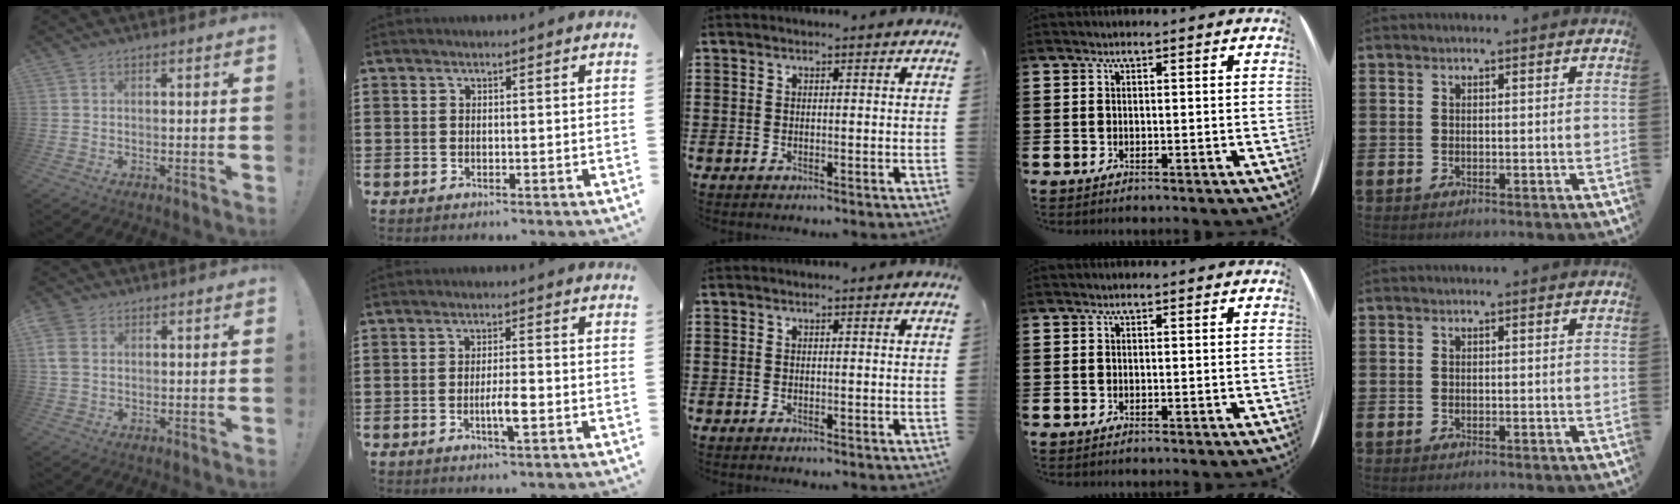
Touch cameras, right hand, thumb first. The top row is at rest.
{"thumb": {"total": 5.1, "force": [1.4, 3.9, 3.0], "torque": [-0.073, 0.005, 0.028]}, "index": {"total": 4.2, "force": [-1.3, 0.6, 3.9], "torque": [-0.074, -0.004, -0.025]}}